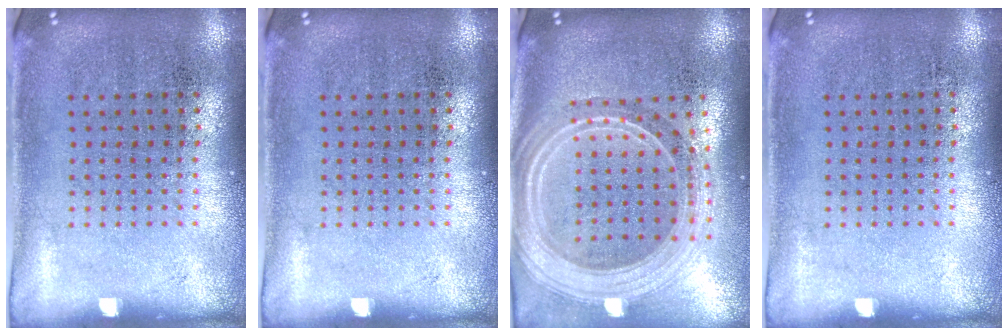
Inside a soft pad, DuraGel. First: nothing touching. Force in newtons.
{"total": 0.0}
{"total": 2.7, "press": 2.2, "slide": 1.5}
{"total": 0.0}